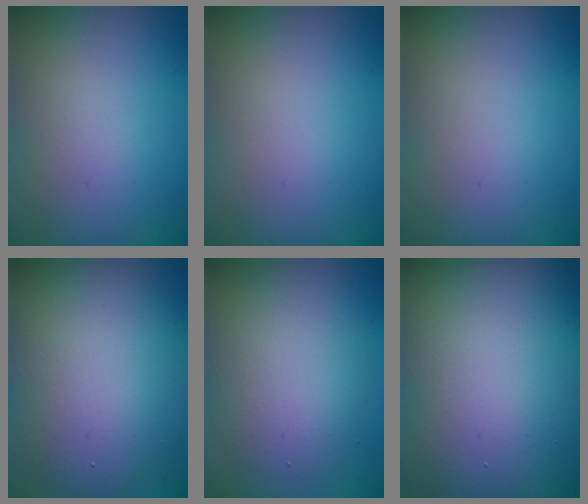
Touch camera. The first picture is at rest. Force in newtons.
{"total": 0.0}
{"total": 0.0}
{"total": 9.5, "press": 9.5, "slide": 0.1}
{"total": 4.6, "press": 4.5, "slide": 0.1}
{"total": 19.1, "press": 19.1, "slide": 1.0}